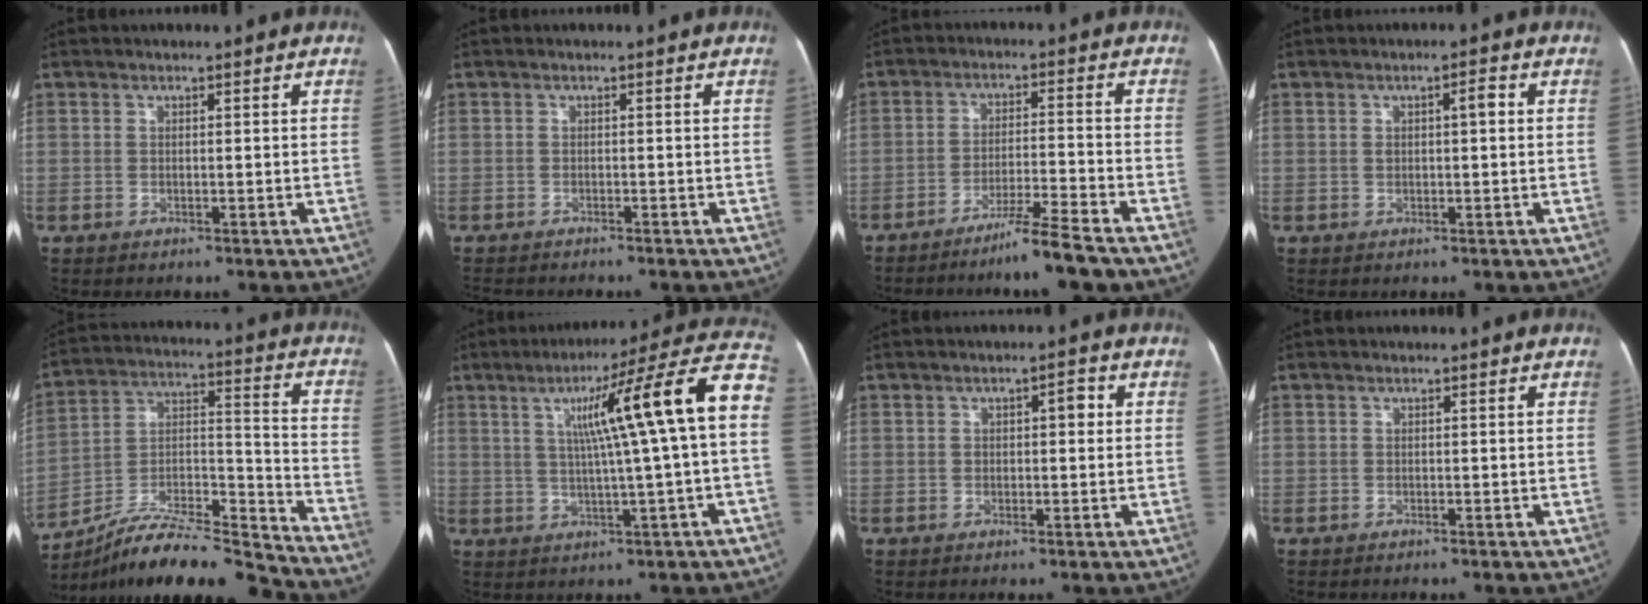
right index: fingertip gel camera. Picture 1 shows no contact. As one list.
[{"total": 3.6, "force": [-3.3, 0.9, 1.0], "torque": [-0.008, -0.007, -0.051]}, {"total": 7.6, "force": [-6.1, -1.2, 4.4], "torque": [-0.070, -0.020, -0.110]}, {"total": 2.8, "force": [0.4, 1.1, 2.6], "torque": [-0.047, 0.018, 0.010]}, {"total": 19.9, "force": [-18.5, 1.1, 7.2], "torque": [-0.137, 0.031, -0.318]}, {"total": 16.7, "force": [2.2, -0.5, 16.6], "torque": [-0.229, 0.033, 0.026]}, {"total": 2.6, "force": [0.4, 1.3, 2.2], "torque": [-0.034, 0.023, 0.007]}, {"total": 0.6, "force": [-0.3, 0.5, -0.1], "torque": [0.000, 0.006, -0.007]}]